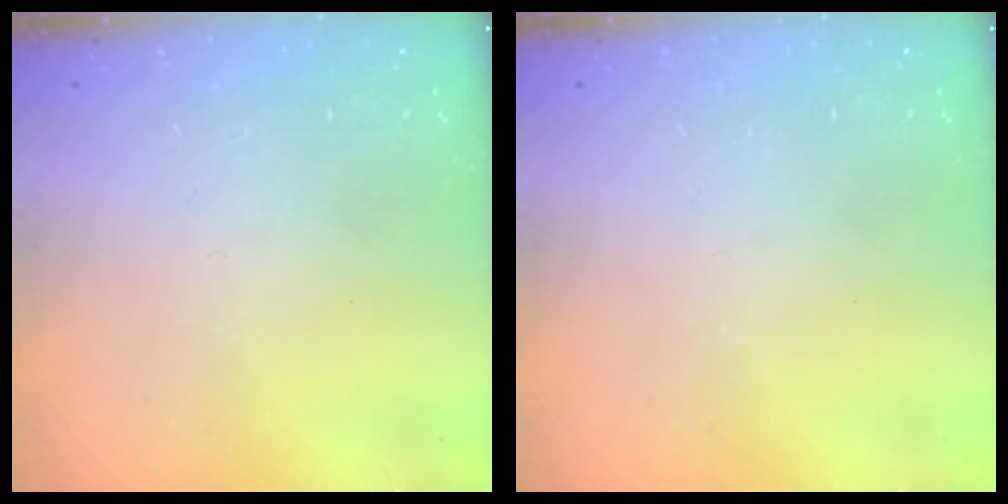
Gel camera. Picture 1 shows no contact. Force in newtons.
{"total": 0.0}